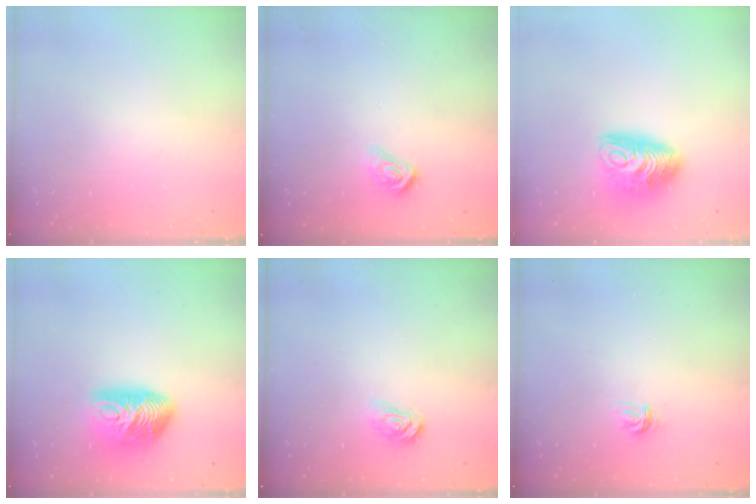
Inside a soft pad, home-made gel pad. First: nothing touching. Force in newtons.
{"total": 5.5, "press": 5.5, "slide": 0.4}
{"total": 10.9, "press": 10.9, "slide": 0.9}
{"total": 12.4, "press": 12.4, "slide": 1.0}
{"total": 3.0, "press": 3.0, "slide": 0.3}
{"total": 3.4, "press": 3.4, "slide": 0.2}